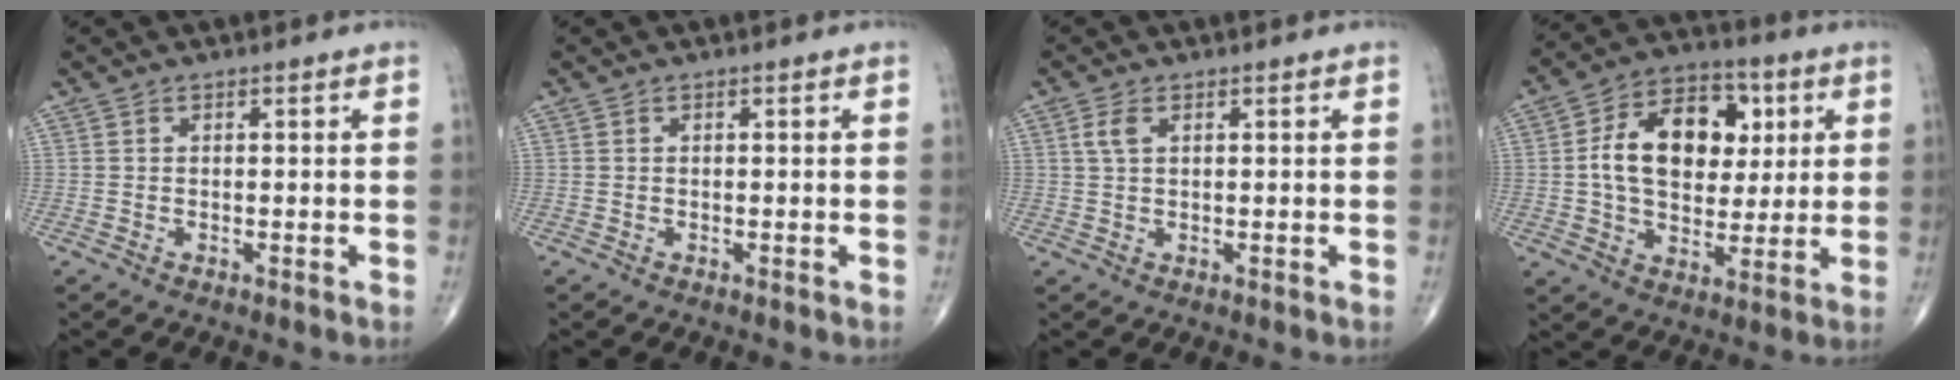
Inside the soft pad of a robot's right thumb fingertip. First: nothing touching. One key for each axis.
{"total": 0.0}
{"total": 2.4, "fx": 0.9, "fy": 1.2, "fz": 1.9, "tx": -0.044, "ty": 0.009, "tz": 0.021}
{"total": 16.9, "fx": 2.9, "fy": 11.4, "fz": 12.1, "tx": -0.162, "ty": 0.010, "tz": 0.044}